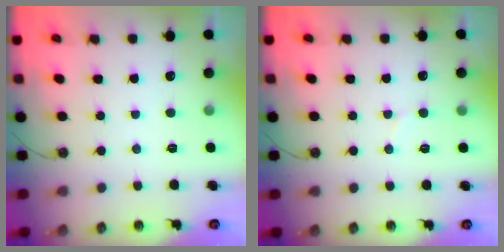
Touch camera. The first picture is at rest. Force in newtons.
{"total": 6.3, "press": 6.2, "slide": 0.5}